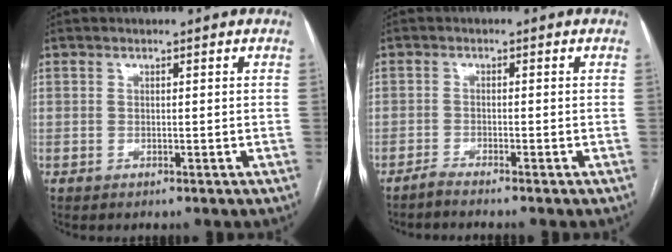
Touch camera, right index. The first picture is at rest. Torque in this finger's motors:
{"motor_torque": [-0.10, -0.52, 0.00, -0.01]}